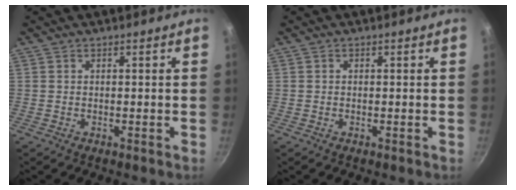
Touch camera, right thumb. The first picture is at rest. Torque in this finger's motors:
{"motor_torque": [-0.48, -0.38, -0.20, 0.00, -0.02]}